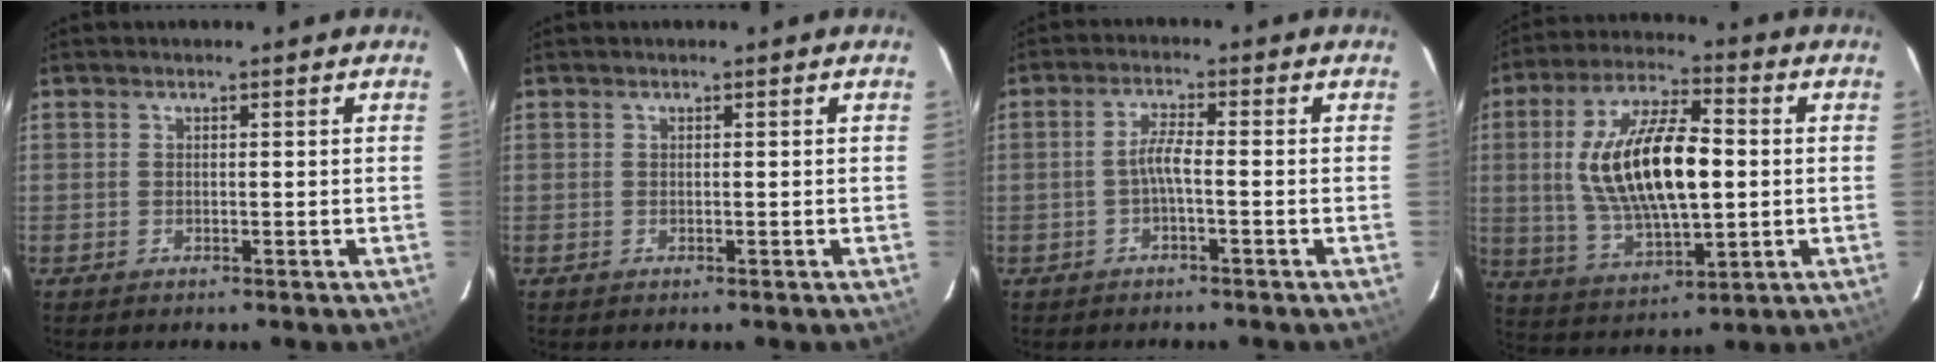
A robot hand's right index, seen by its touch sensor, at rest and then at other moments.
{"total": 0.0}
{"total": 2.9, "force": [-1.2, 0.1, 2.6], "torque": [-0.056, 0.005, -0.024]}
{"total": 18.5, "force": [1.1, 7.5, 16.9], "torque": [-0.325, 0.008, 0.030]}